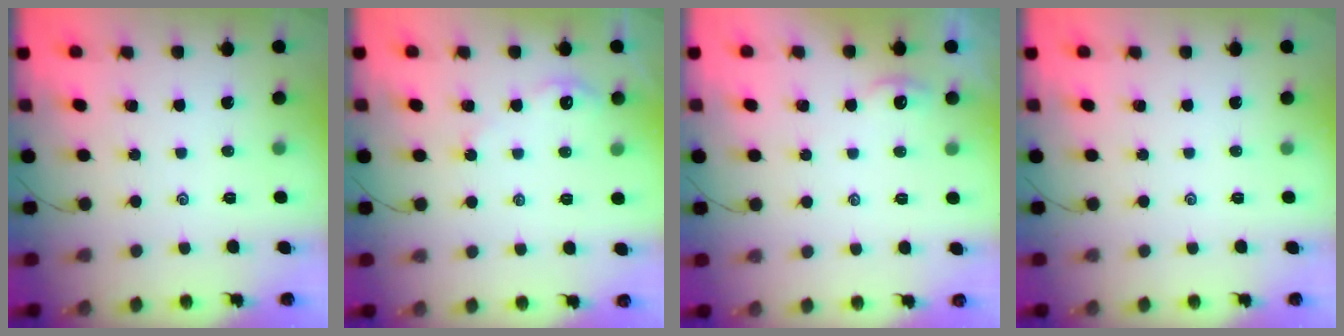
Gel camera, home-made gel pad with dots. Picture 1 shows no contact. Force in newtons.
{"total": 3.3, "press": 3.3, "slide": 0.3}
{"total": 2.4, "press": 2.3, "slide": 0.4}
{"total": 0.0}